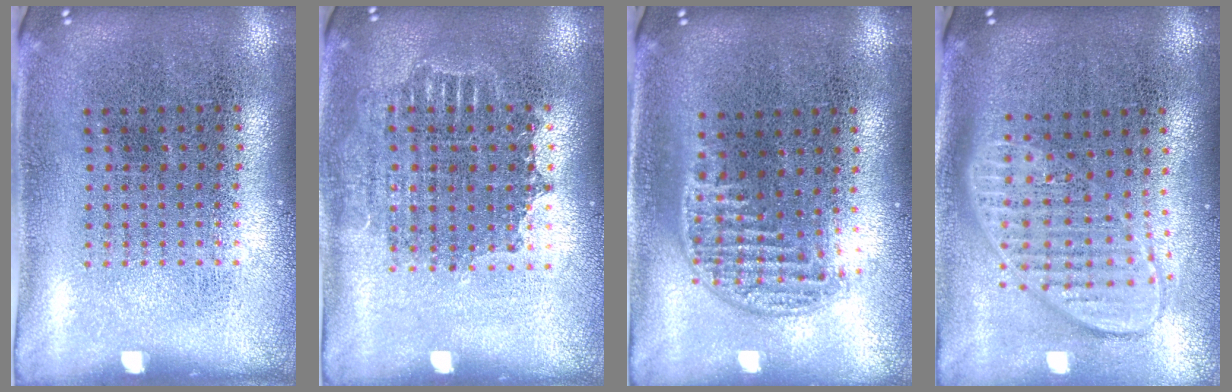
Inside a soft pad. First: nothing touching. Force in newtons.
{"total": 1.4, "press": 1.2, "slide": 0.7}
{"total": 1.3, "press": 1.0, "slide": 0.7}
{"total": 1.8, "press": 1.5, "slide": 1.0}